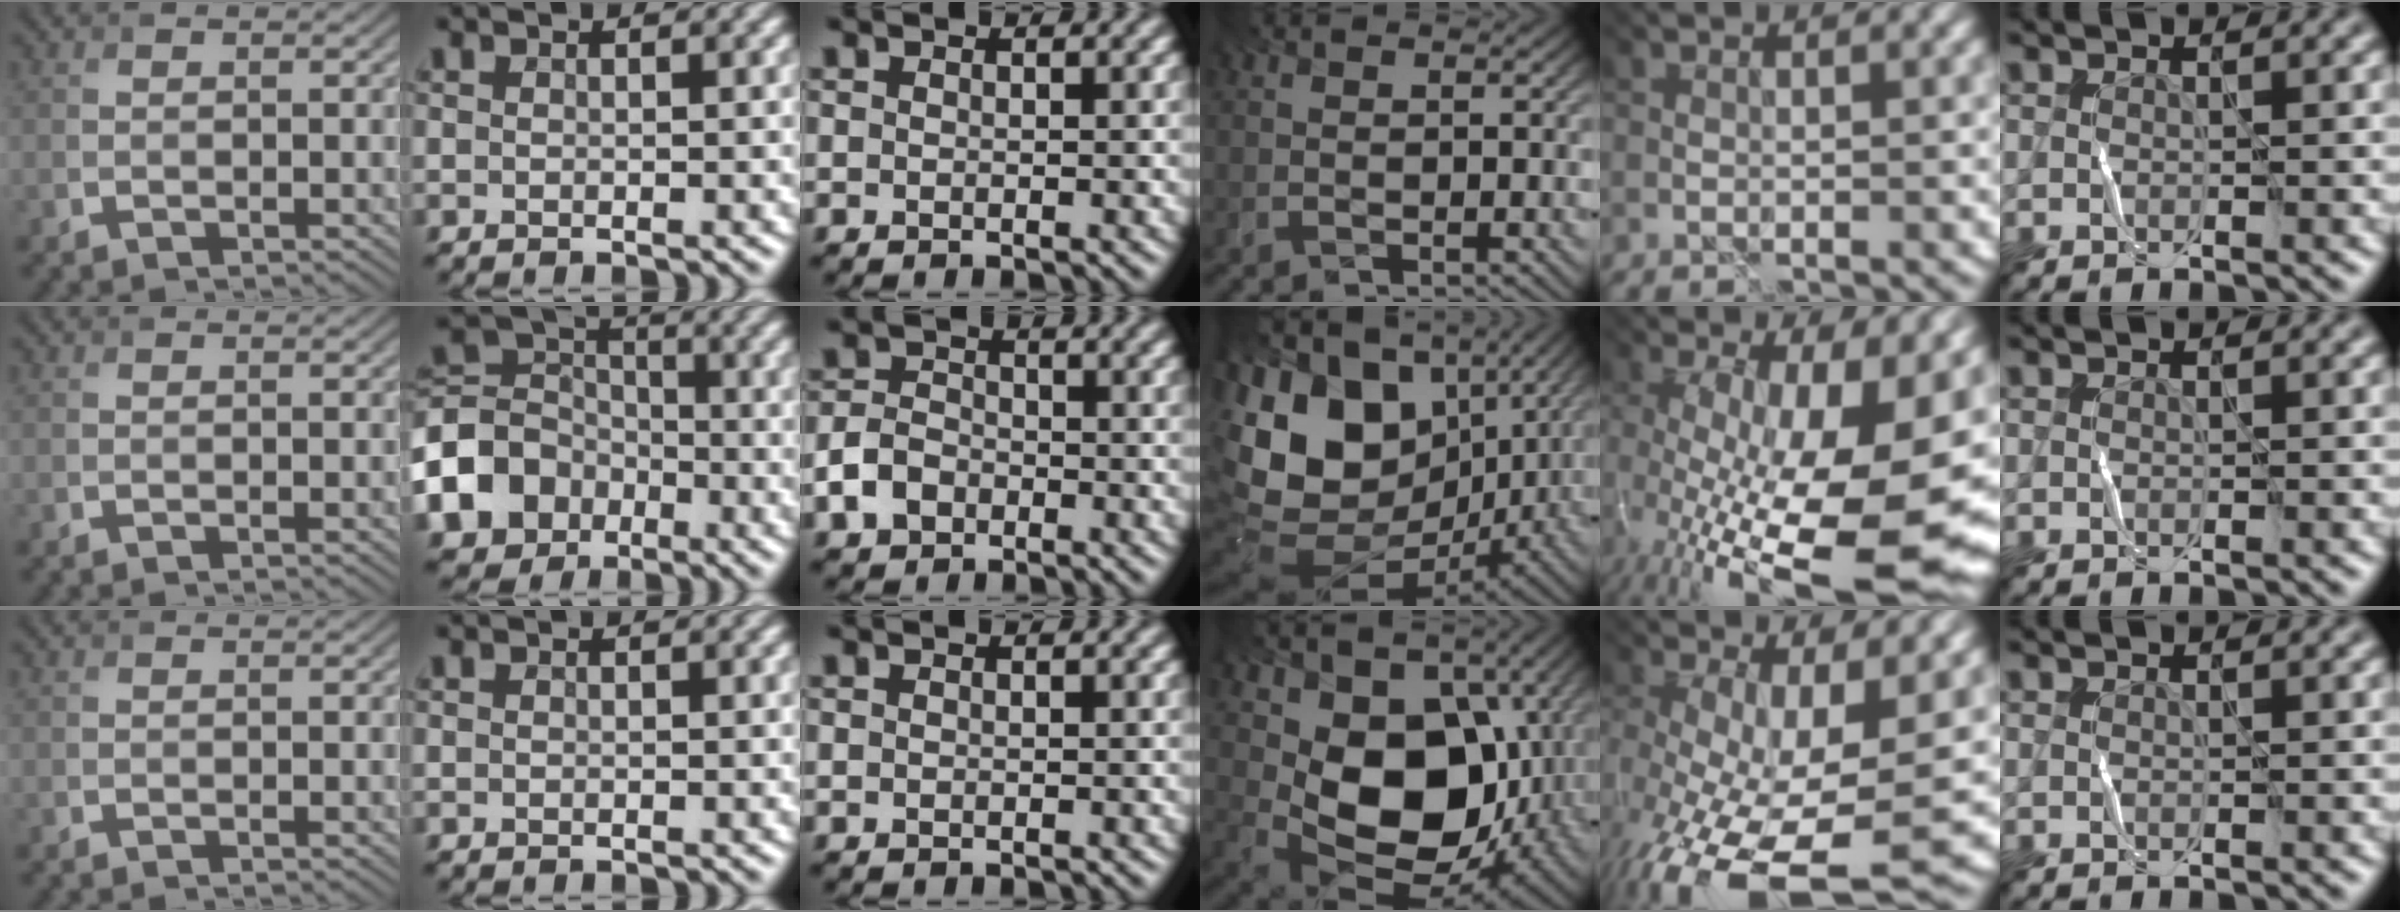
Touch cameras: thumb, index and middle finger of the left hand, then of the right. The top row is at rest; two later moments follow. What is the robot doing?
{"motion": "fold", "object": "bandana"}